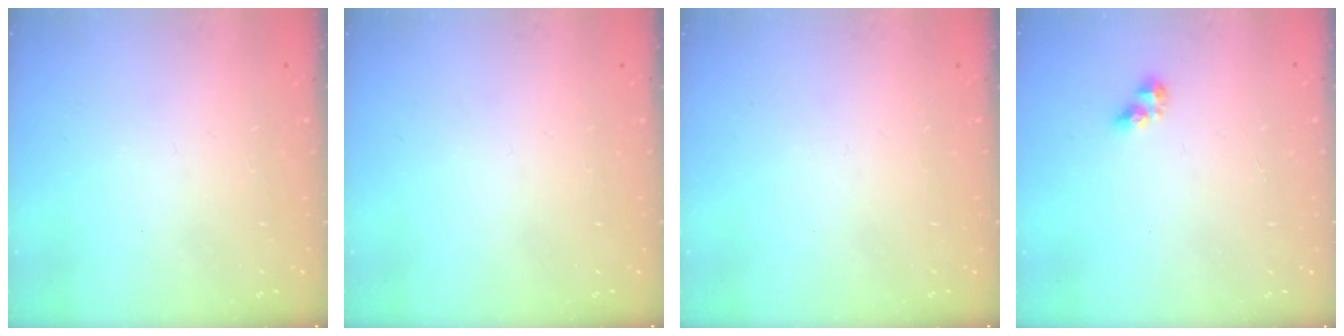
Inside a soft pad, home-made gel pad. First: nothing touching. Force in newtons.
{"total": 0.0}
{"total": 0.0}
{"total": 5.0, "press": 5.0, "slide": 0.5}